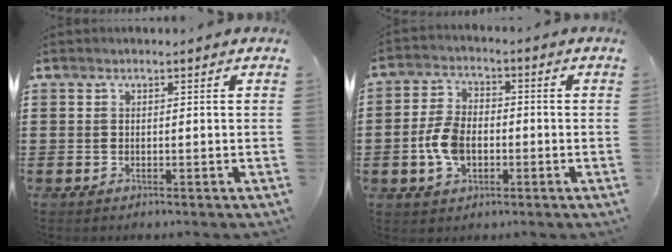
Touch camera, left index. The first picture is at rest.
{"total": 6.7, "force": [-1.5, 4.2, 5.0], "torque": [-0.130, -0.002, -0.036]}